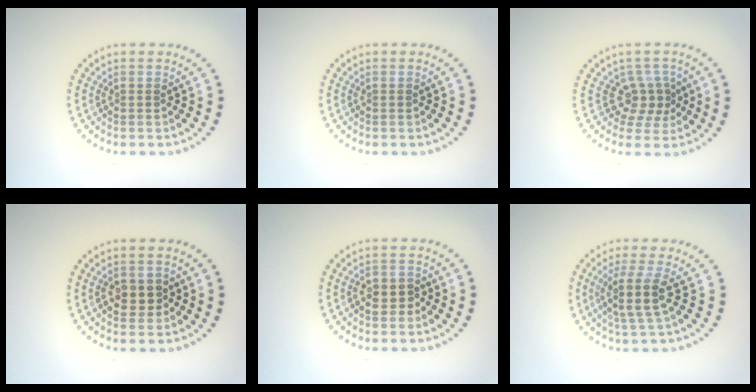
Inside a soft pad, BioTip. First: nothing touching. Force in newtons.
{"total": 0.0}
{"total": 2.8, "press": 2.0, "slide": 1.9}
{"total": 2.4, "press": 2.4, "slide": 0.4}
{"total": 2.3, "press": 2.2, "slide": 0.6}
{"total": 3.3, "press": 2.7, "slide": 1.9}